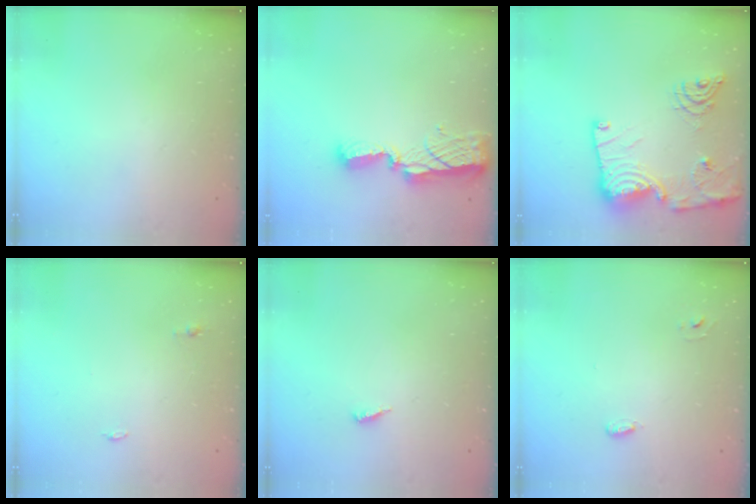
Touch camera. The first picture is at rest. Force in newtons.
{"total": 8.3, "press": 8.3, "slide": 0.8}
{"total": 19.2, "press": 19.2, "slide": 1.7}
{"total": 3.7, "press": 3.3, "slide": 1.7}
{"total": 3.9, "press": 3.9, "slide": 0.3}
{"total": 2.6, "press": 2.5, "slide": 0.6}